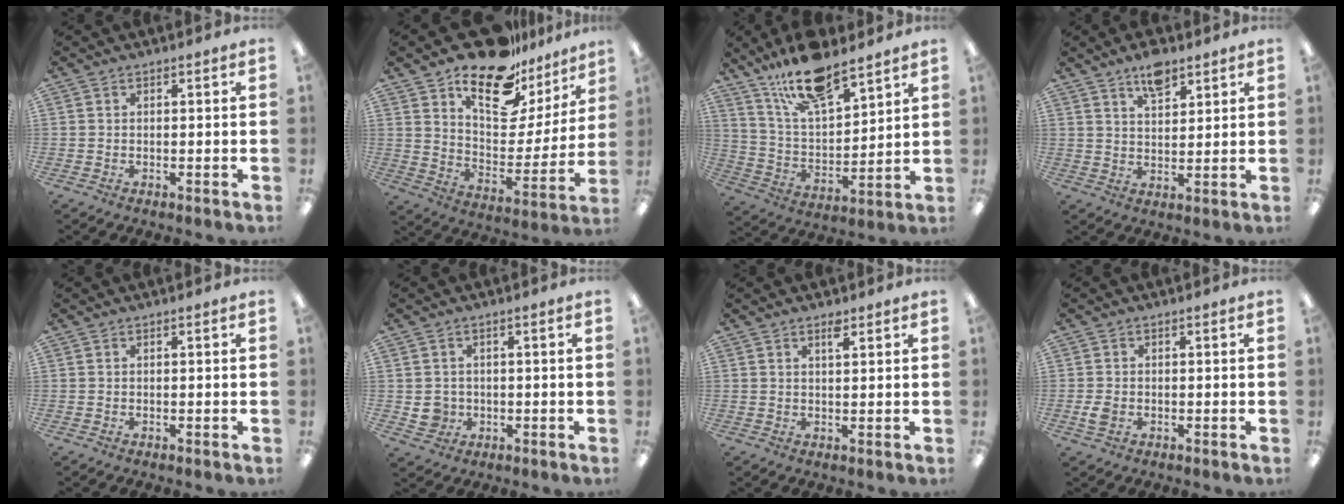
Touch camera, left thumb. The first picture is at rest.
{"total": 18.9, "force": [14.2, 8.6, 8.9], "torque": [-0.145, -0.106, 0.247]}
{"total": 16.3, "force": [12.8, 5.5, 8.4], "torque": [-0.159, -0.065, 0.226]}
{"total": 7.1, "force": [5.2, 2.9, 3.8], "torque": [-0.054, -0.028, 0.089]}
{"total": 0.0}
{"total": 3.5, "force": [-0.1, 3.5, 0.7], "torque": [-0.008, 0.003, 0.000]}
{"total": 2.4, "force": [1.8, 0.7, 1.5], "torque": [-0.026, -0.003, 0.030]}
{"total": 2.7, "force": [-0.7, 1.9, 1.8], "torque": [-0.043, -0.002, -0.014]}